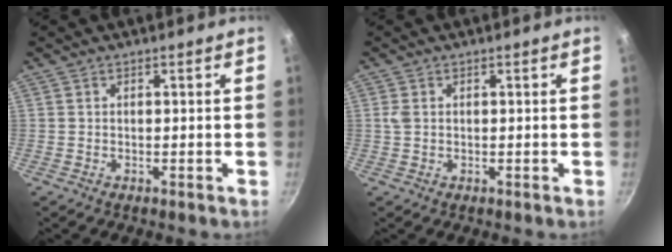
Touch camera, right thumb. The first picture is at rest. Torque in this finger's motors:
{"motor_torque": [0.49, 0.94, 0.81, 0.22, -0.01]}